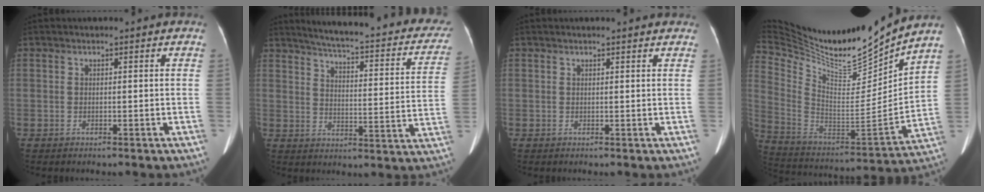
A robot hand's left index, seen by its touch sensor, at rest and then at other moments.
{"total": 26.5, "force": [23.3, 4.6, 11.8], "torque": [-0.155, -0.048, 0.269]}
{"total": 3.6, "force": [3.3, 0.5, 1.3], "torque": [-0.018, 0.018, 0.033]}
{"total": 26.4, "force": [23.8, 2.9, 11.2], "torque": [-0.226, -0.057, 0.400]}